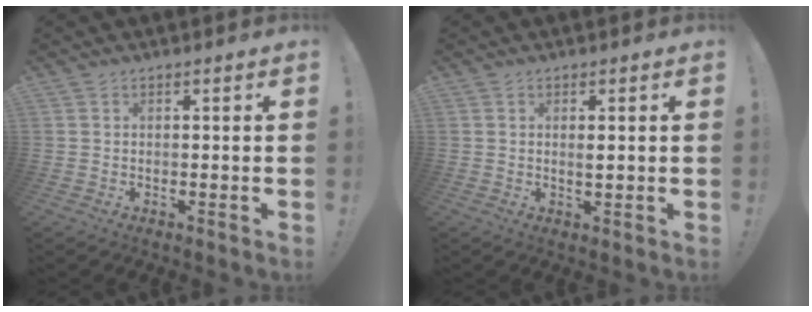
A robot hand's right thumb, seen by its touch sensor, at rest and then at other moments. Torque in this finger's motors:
{"motor_torque": [-0.45, -0.01, 0.18, 0.15, 0.06]}